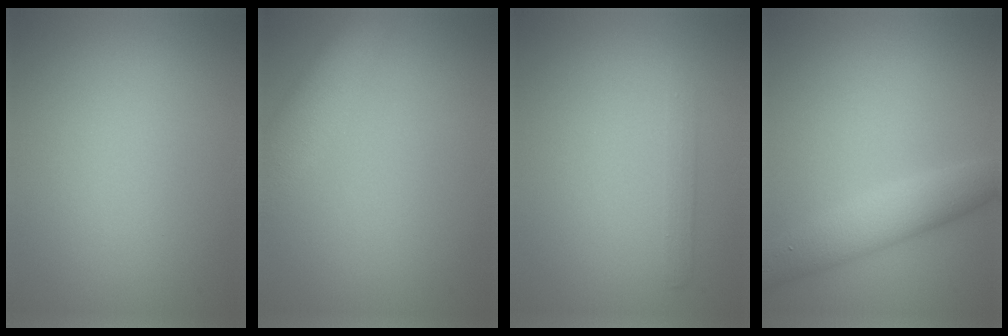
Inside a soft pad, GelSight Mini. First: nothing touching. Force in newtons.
{"total": 5.1, "press": 5.0, "slide": 0.4}
{"total": 1.1, "press": 1.1, "slide": 0.0}
{"total": 4.3, "press": 4.3, "slide": 0.2}